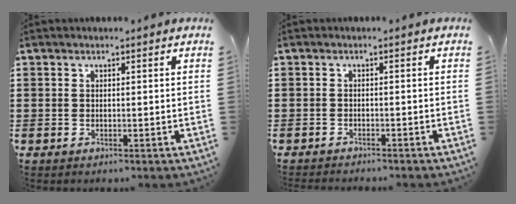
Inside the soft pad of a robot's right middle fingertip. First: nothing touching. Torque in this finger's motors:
{"motor_torque": [1.20, -0.12, 0.06, 0.07]}